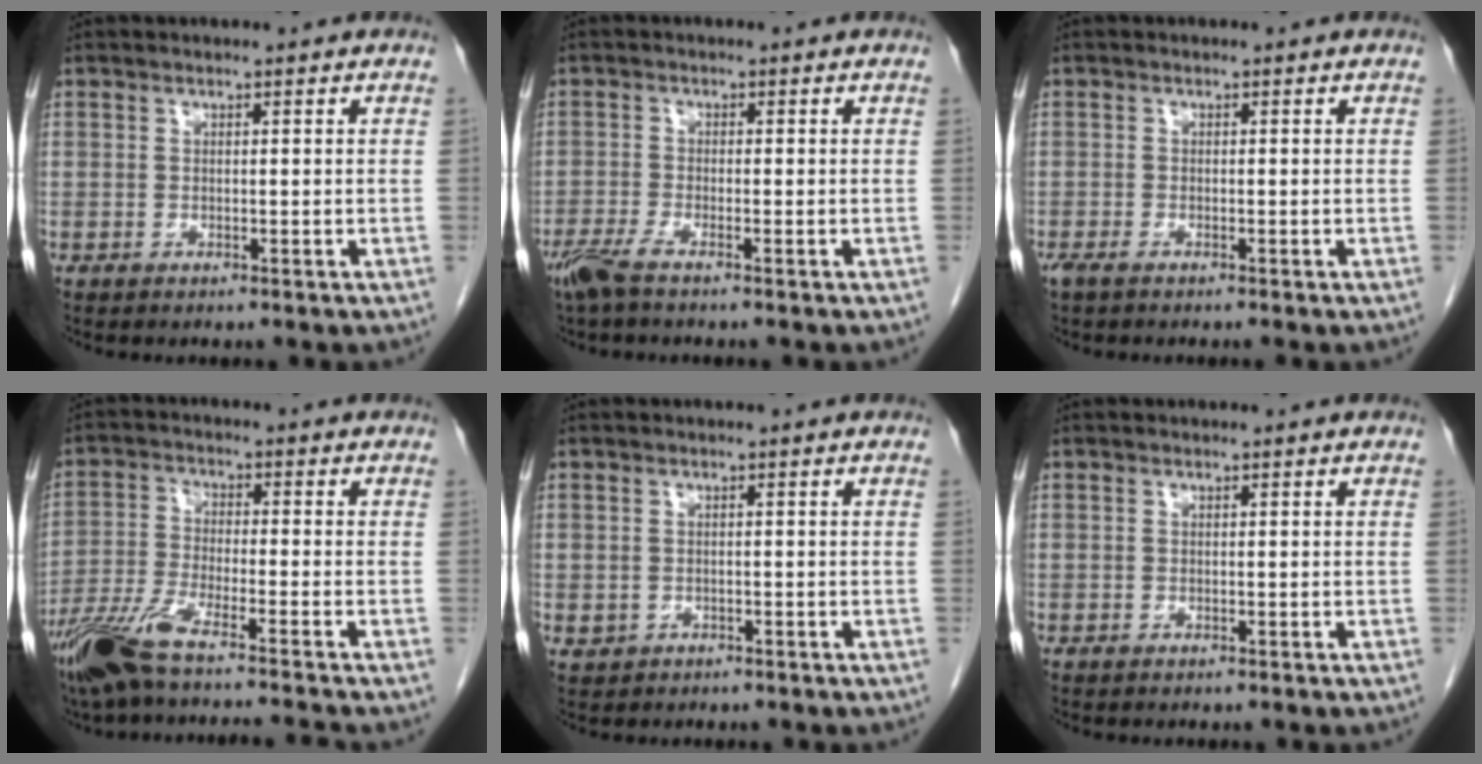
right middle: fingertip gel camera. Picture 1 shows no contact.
{"total": 3.3, "force": [-2.4, 0.2, 2.2], "torque": [-0.049, -0.008, -0.054]}
{"total": 1.4, "force": [-1.1, 0.1, 0.9], "torque": [-0.020, -0.004, -0.022]}
{"total": 11.6, "force": [-9.4, -0.5, 6.8], "torque": [-0.129, -0.025, -0.166]}
{"total": 1.3, "force": [-0.4, 1.2, 0.3], "torque": [-0.005, 0.004, -0.001]}
{"total": 0.0}